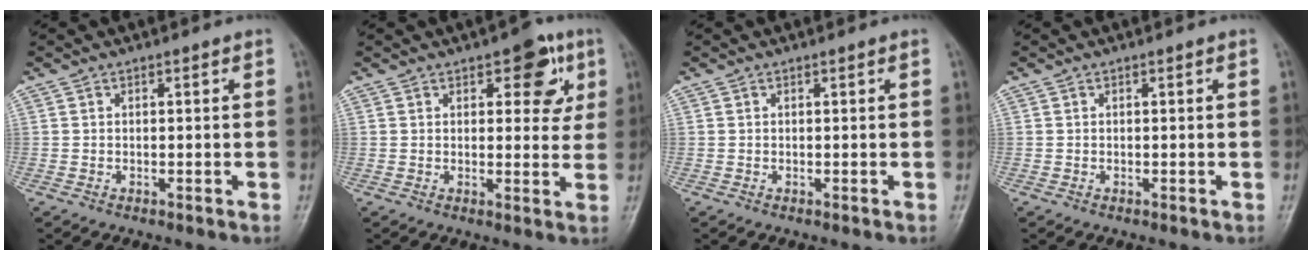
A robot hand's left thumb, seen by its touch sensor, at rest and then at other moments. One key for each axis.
{"total": 8.0, "fx": 3.5, "fy": 4.2, "fz": 5.9, "tx": -0.034, "ty": -0.008, "tz": 0.035}
{"total": 0.0}
{"total": 0.0}